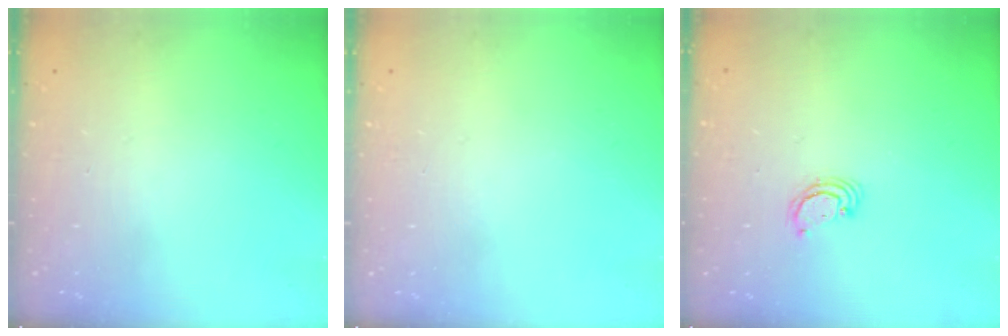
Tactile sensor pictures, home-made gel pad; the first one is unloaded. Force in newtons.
{"total": 0.0}
{"total": 3.1, "press": 3.1, "slide": 0.2}